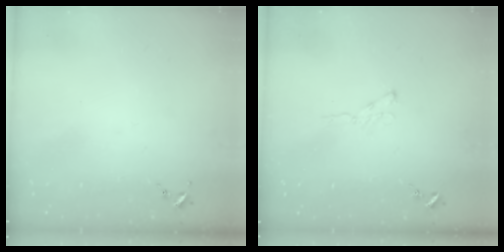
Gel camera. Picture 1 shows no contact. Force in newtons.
{"total": 4.5, "press": 4.4, "slide": 0.6}